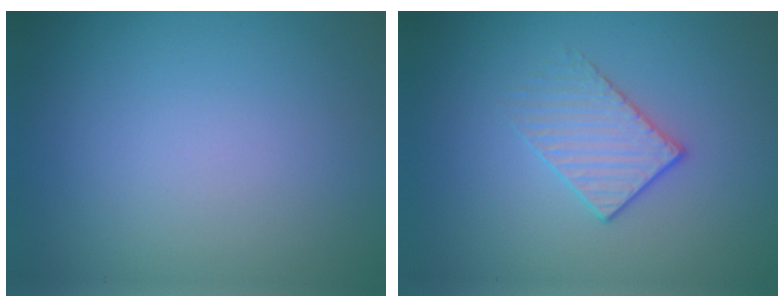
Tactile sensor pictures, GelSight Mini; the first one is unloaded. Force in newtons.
{"total": 1.8, "press": 1.4, "slide": 1.1}